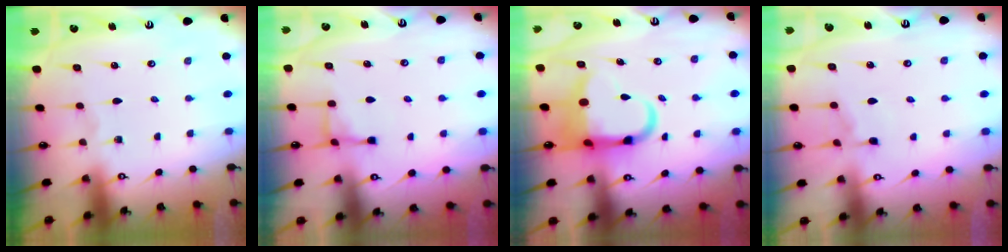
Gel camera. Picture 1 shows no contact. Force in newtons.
{"total": 3.7, "press": 3.7, "slide": 0.5}
{"total": 8.2, "press": 7.9, "slide": 2.0}
{"total": 5.2, "press": 5.1, "slide": 0.7}